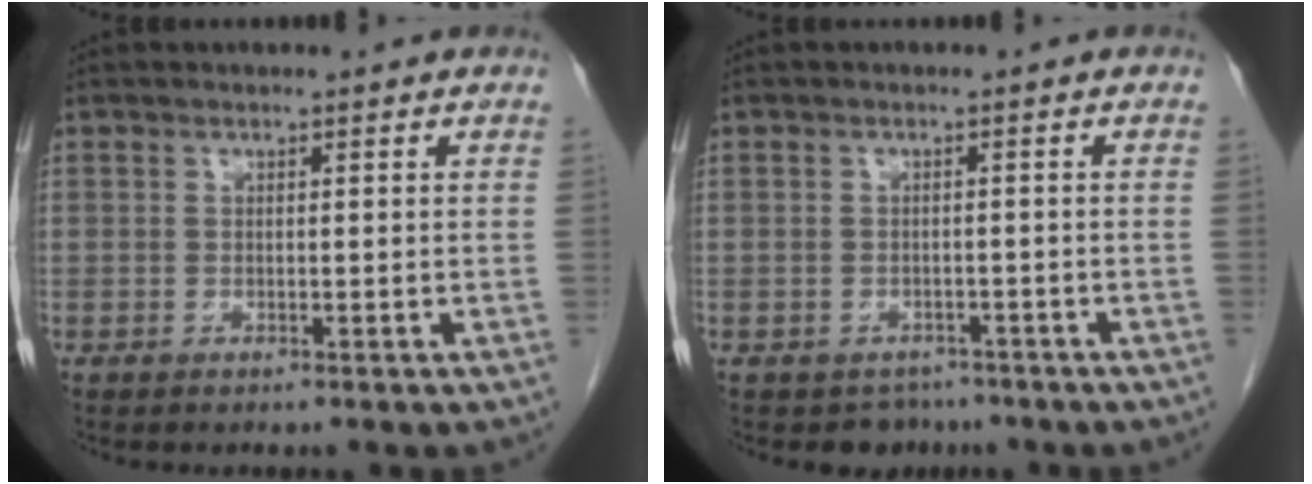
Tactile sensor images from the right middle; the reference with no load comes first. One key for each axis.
{"total": 2.7, "fx": -2.1, "fy": 1.7, "fz": -0.1, "tx": -0.002, "ty": 0.004, "tz": -0.028}